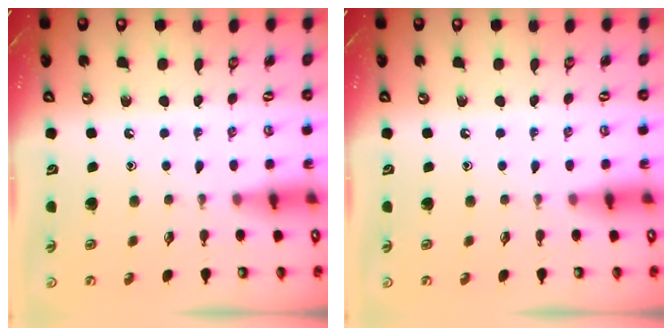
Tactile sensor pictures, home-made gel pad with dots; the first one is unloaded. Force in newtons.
{"total": 0.0}